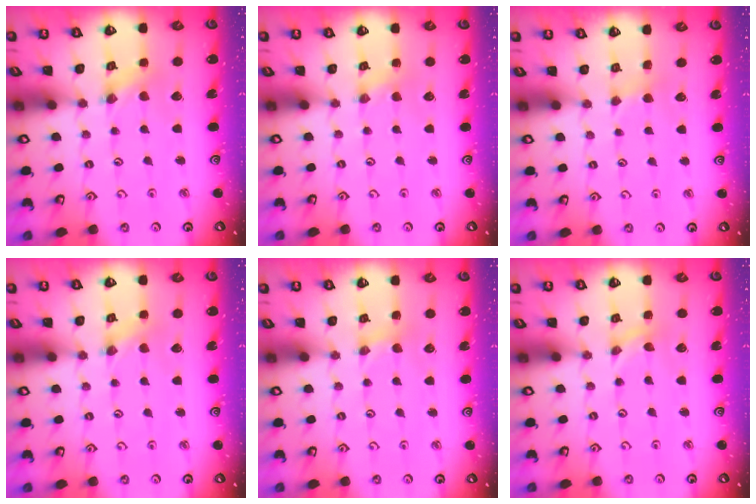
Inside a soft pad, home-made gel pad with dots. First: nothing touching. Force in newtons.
{"total": 1.0, "press": 1.0, "slide": 0.2}
{"total": 2.3, "press": 2.3, "slide": 0.3}
{"total": 0.0}
{"total": 2.0, "press": 2.0, "slide": 0.3}
{"total": 0.0}